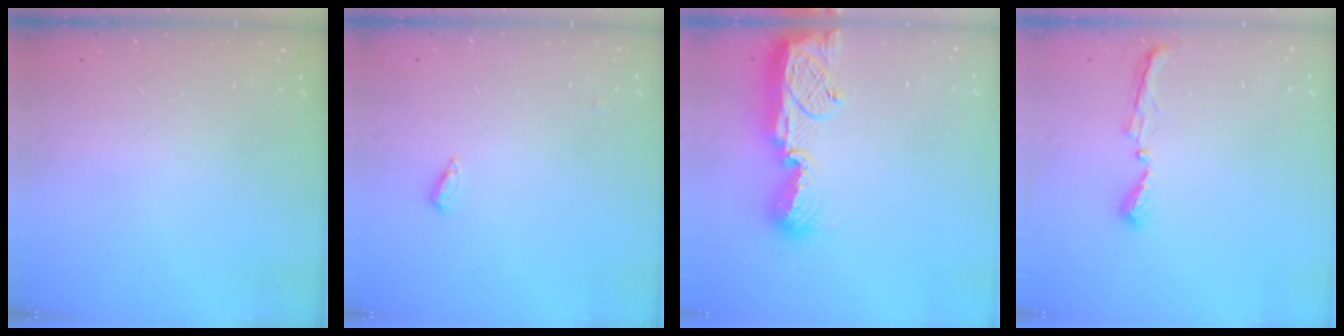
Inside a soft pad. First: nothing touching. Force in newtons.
{"total": 2.2, "press": 2.2, "slide": 0.5}
{"total": 13.6, "press": 13.4, "slide": 2.3}
{"total": 5.5, "press": 5.5, "slide": 0.5}